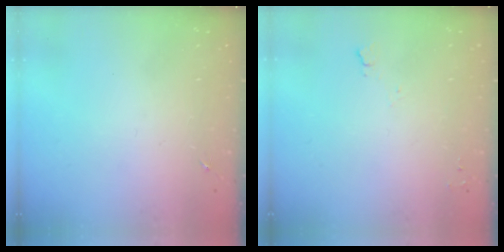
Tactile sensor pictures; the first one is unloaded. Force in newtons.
{"total": 5.1, "press": 5.1, "slide": 0.6}